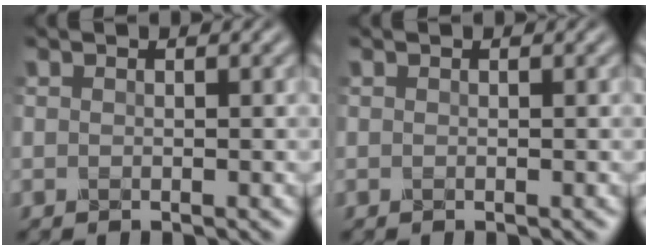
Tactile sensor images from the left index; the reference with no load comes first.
{"total": 0.0}